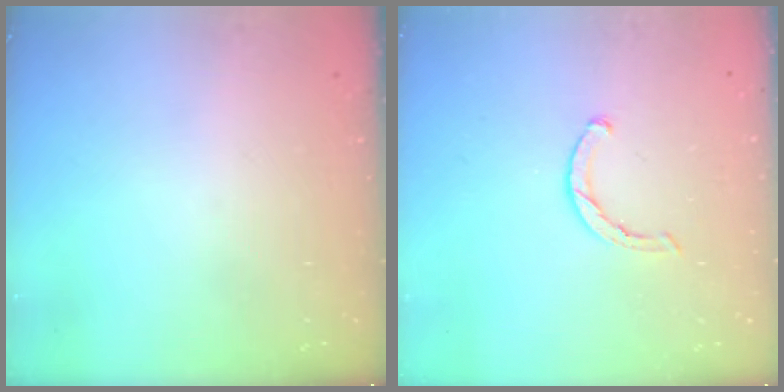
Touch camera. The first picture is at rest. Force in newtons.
{"total": 1.8, "press": 1.8, "slide": 0.3}